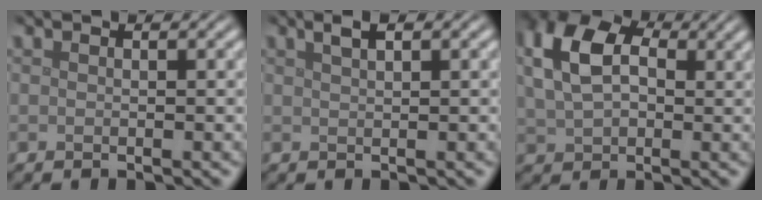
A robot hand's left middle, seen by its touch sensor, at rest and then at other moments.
{"total": 1.7, "force": [1.1, 0.4, 1.3], "torque": [-0.020, 0.006, 0.018]}
{"total": 7.6, "force": [2.3, 5.1, 5.1], "torque": [-0.128, 0.018, 0.037]}